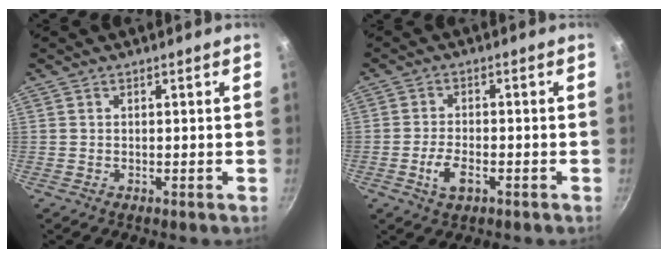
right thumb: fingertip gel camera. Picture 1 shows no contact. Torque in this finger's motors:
{"motor_torque": [-0.24, 0.16, -0.29, 0.19, 0.13]}